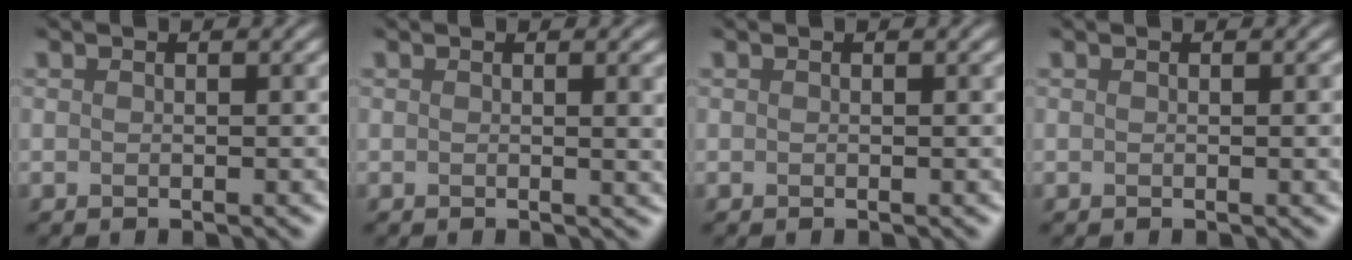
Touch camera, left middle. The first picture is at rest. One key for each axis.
{"total": 2.5, "fx": 0.5, "fy": 1.1, "fz": 2.2, "tx": -0.015, "ty": 0.001, "tz": -0.002}
{"total": 0.0}
{"total": 0.9, "fx": 0.0, "fy": 0.4, "fz": 0.8, "tx": -0.006, "ty": -0.001, "tz": -0.003}